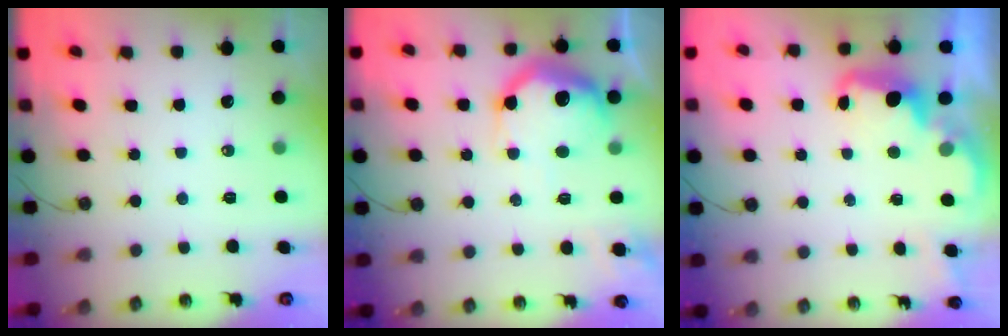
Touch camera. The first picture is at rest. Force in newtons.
{"total": 18.7, "press": 18.6, "slide": 1.3}
{"total": 2.8, "press": 2.7, "slide": 0.7}